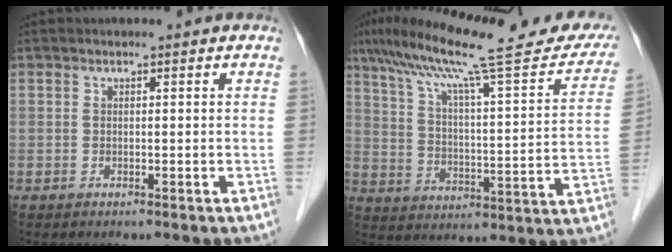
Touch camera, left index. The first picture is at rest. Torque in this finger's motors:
{"motor_torque": [0.91, -0.81, 0.13, 0.02]}